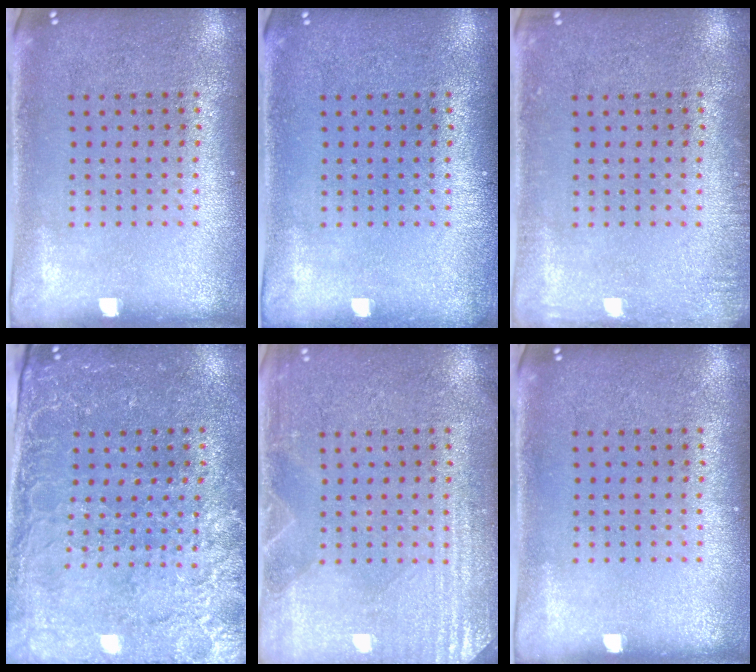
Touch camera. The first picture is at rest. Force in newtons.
{"total": 0.5, "press": 0.5, "slide": 0.1}
{"total": 1.3, "press": 1.2, "slide": 0.2}
{"total": 3.1, "press": 2.9, "slide": 1.0}
{"total": 3.4, "press": 3.4, "slide": 0.5}
{"total": 0.0}